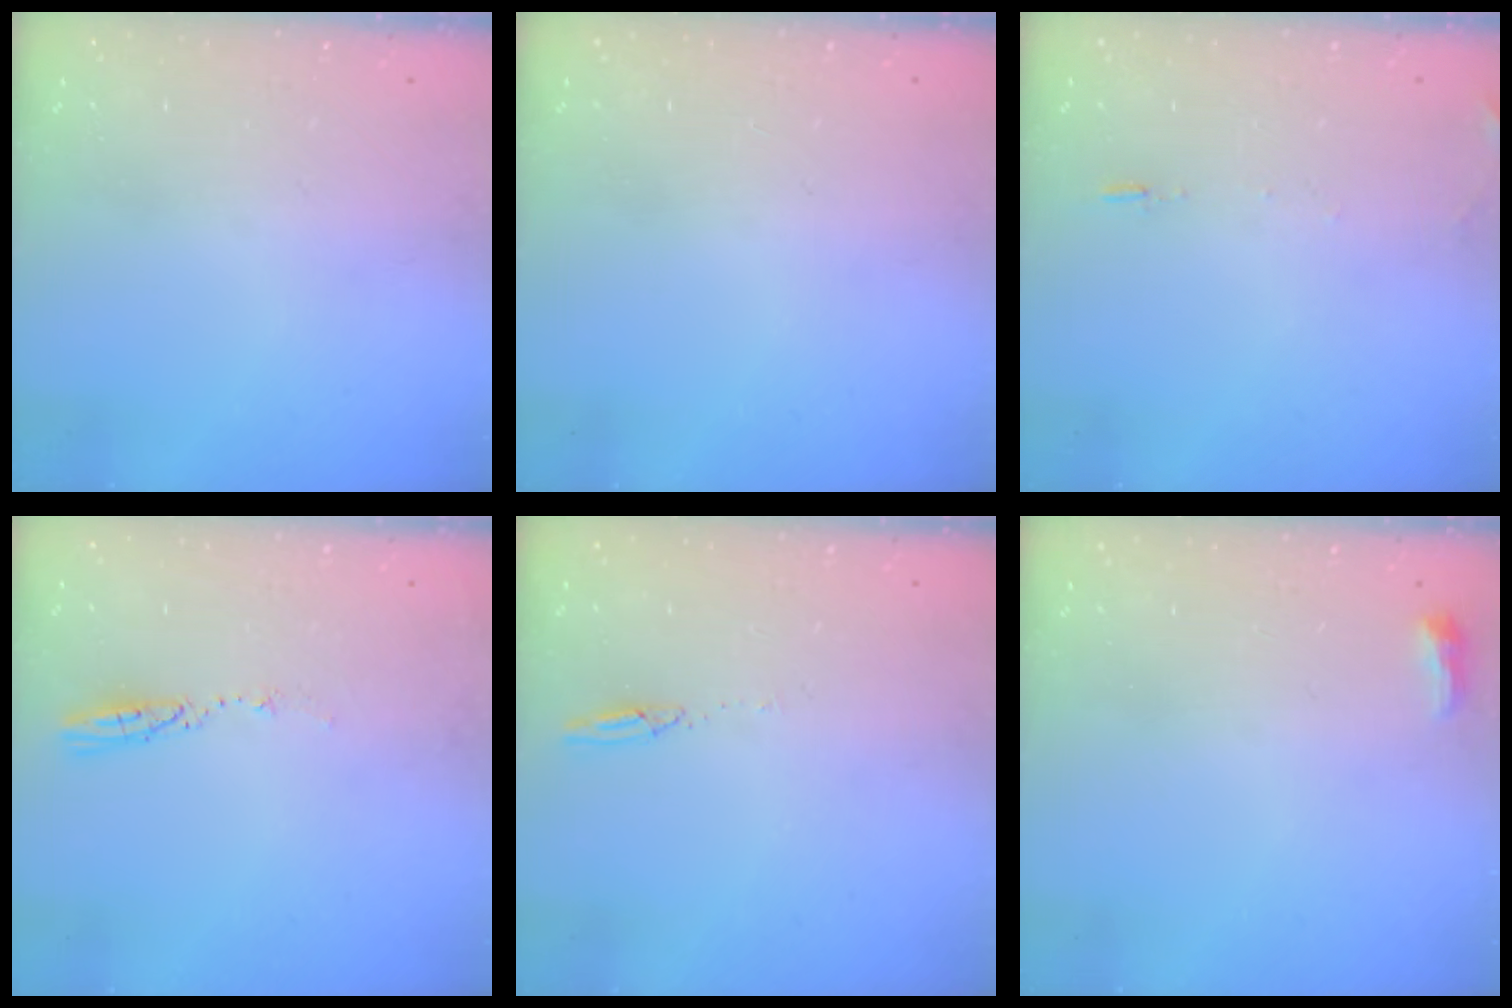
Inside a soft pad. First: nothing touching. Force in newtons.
{"total": 0.0}
{"total": 5.6, "press": 5.3, "slide": 1.8}
{"total": 3.6, "press": 3.6, "slide": 0.3}
{"total": 2.7, "press": 2.7, "slide": 0.2}
{"total": 3.6, "press": 3.4, "slide": 1.0}